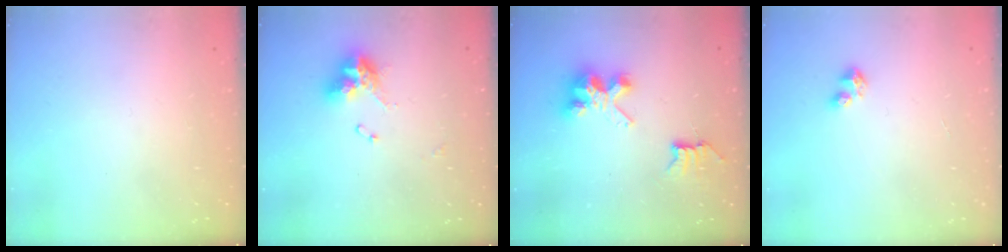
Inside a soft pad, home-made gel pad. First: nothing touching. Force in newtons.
{"total": 11.3, "press": 11.2, "slide": 1.0}
{"total": 7.8, "press": 7.8, "slide": 0.3}
{"total": 3.0, "press": 2.9, "slide": 0.3}